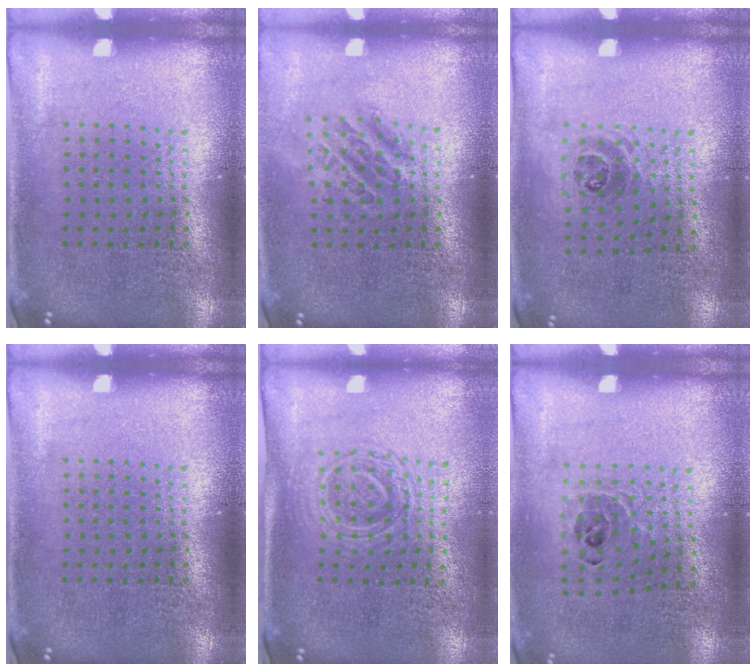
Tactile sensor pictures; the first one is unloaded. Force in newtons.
{"total": 1.1, "press": 0.9, "slide": 0.5}
{"total": 1.0, "press": 0.7, "slide": 0.7}
{"total": 0.0}
{"total": 1.6, "press": 1.4, "slide": 0.7}
{"total": 0.9, "press": 0.8, "slide": 0.3}